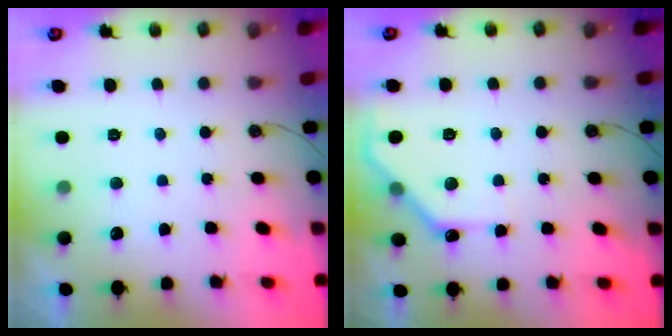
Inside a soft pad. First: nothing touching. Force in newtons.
{"total": 9.8, "press": 9.8, "slide": 0.2}